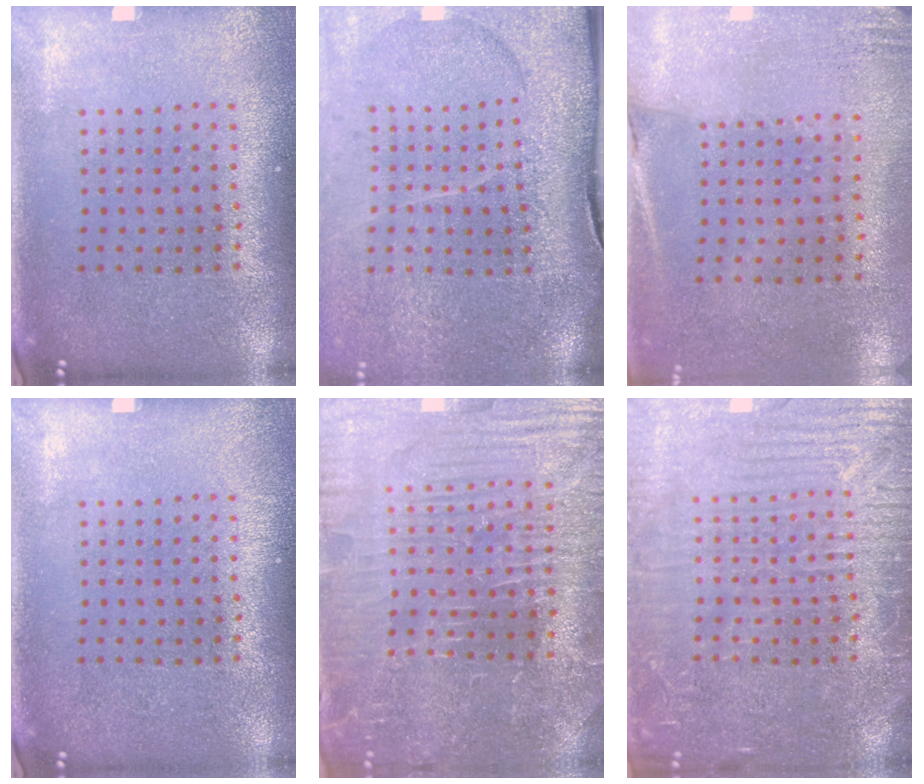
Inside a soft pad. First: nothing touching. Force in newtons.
{"total": 4.6, "press": 3.6, "slide": 2.8}
{"total": 2.7, "press": 2.4, "slide": 1.3}
{"total": 0.0}
{"total": 4.1, "press": 4.1, "slide": 0.5}
{"total": 3.8, "press": 3.8, "slide": 0.4}